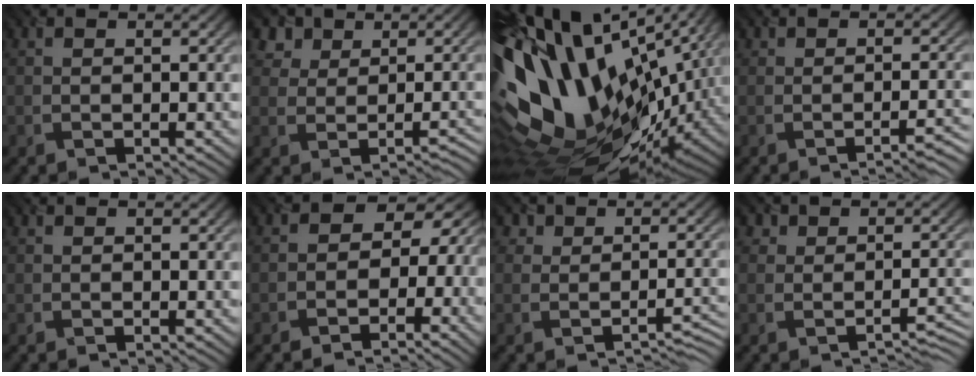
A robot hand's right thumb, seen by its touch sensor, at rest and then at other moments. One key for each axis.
{"total": 4.0, "fx": 2.2, "fy": 3.0, "fz": 1.5, "tx": -0.020, "ty": 0.000, "tz": 0.036}
{"total": 20.6, "fx": 3.8, "fy": 11.5, "fz": 16.6, "tx": -0.343, "ty": -0.038, "tz": 0.092}
{"total": 2.2, "fx": -1.3, "fy": 0.3, "fz": 1.8, "tx": -0.028, "ty": 0.009, "tz": -0.024}
{"total": 0.0}
{"total": 6.8, "fx": -1.5, "fy": 5.3, "fz": 4.1, "tx": -0.032, "ty": -0.001, "tz": -0.036}
{"total": 2.4, "fx": 0.3, "fy": 2.1, "fz": 1.1, "tx": -0.009, "ty": -0.004, "tz": 0.000}
{"total": 2.1, "fx": 0.0, "fy": 1.9, "fz": 1.1, "tx": -0.008, "ty": -0.001, "tz": -0.004}